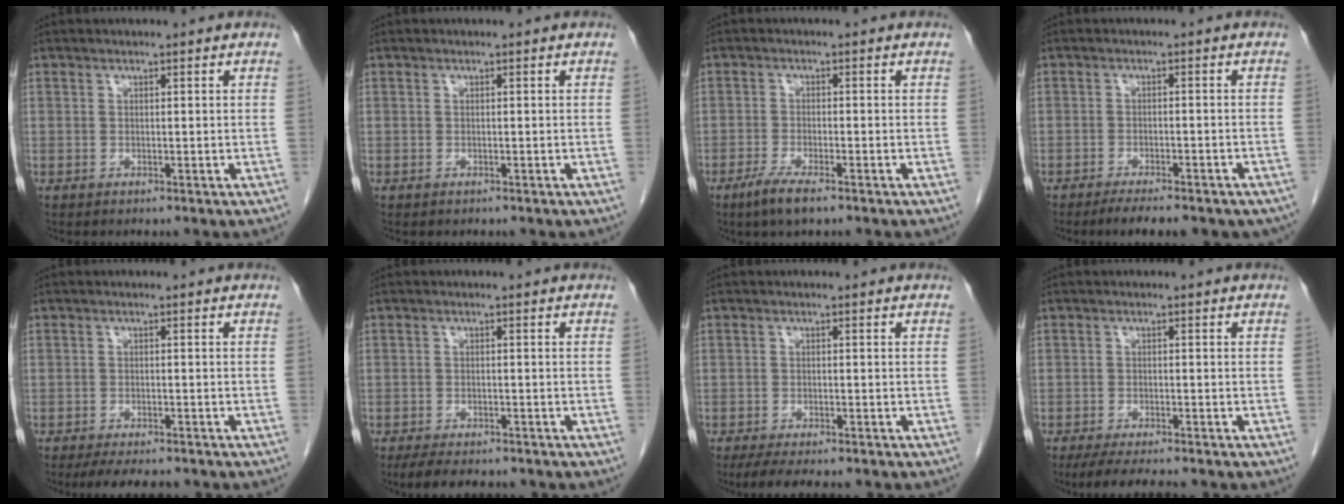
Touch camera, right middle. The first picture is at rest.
{"total": 0.0}
{"total": 4.6, "force": [-3.1, 0.6, 3.3], "torque": [-0.070, -0.011, -0.054]}
{"total": 10.8, "force": [-8.8, 2.9, 5.4], "torque": [-0.061, 0.000, -0.109]}
{"total": 7.2, "force": [-6.1, 1.8, 3.4], "torque": [-0.044, -0.007, -0.089]}
{"total": 7.0, "force": [-5.8, 2.1, 3.3], "torque": [-0.048, -0.009, -0.082]}
{"total": 6.7, "force": [-5.5, 1.3, 3.6], "torque": [-0.050, -0.012, -0.083]}
{"total": 6.7, "force": [-5.6, 0.7, 3.5], "torque": [-0.052, -0.015, -0.090]}